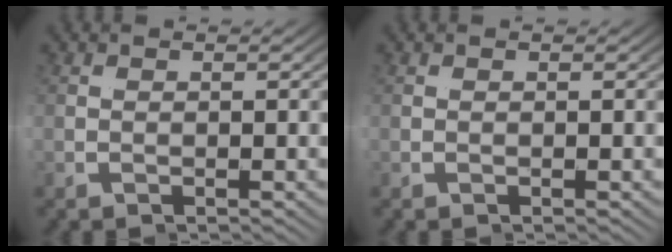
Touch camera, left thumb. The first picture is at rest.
{"total": 0.0}